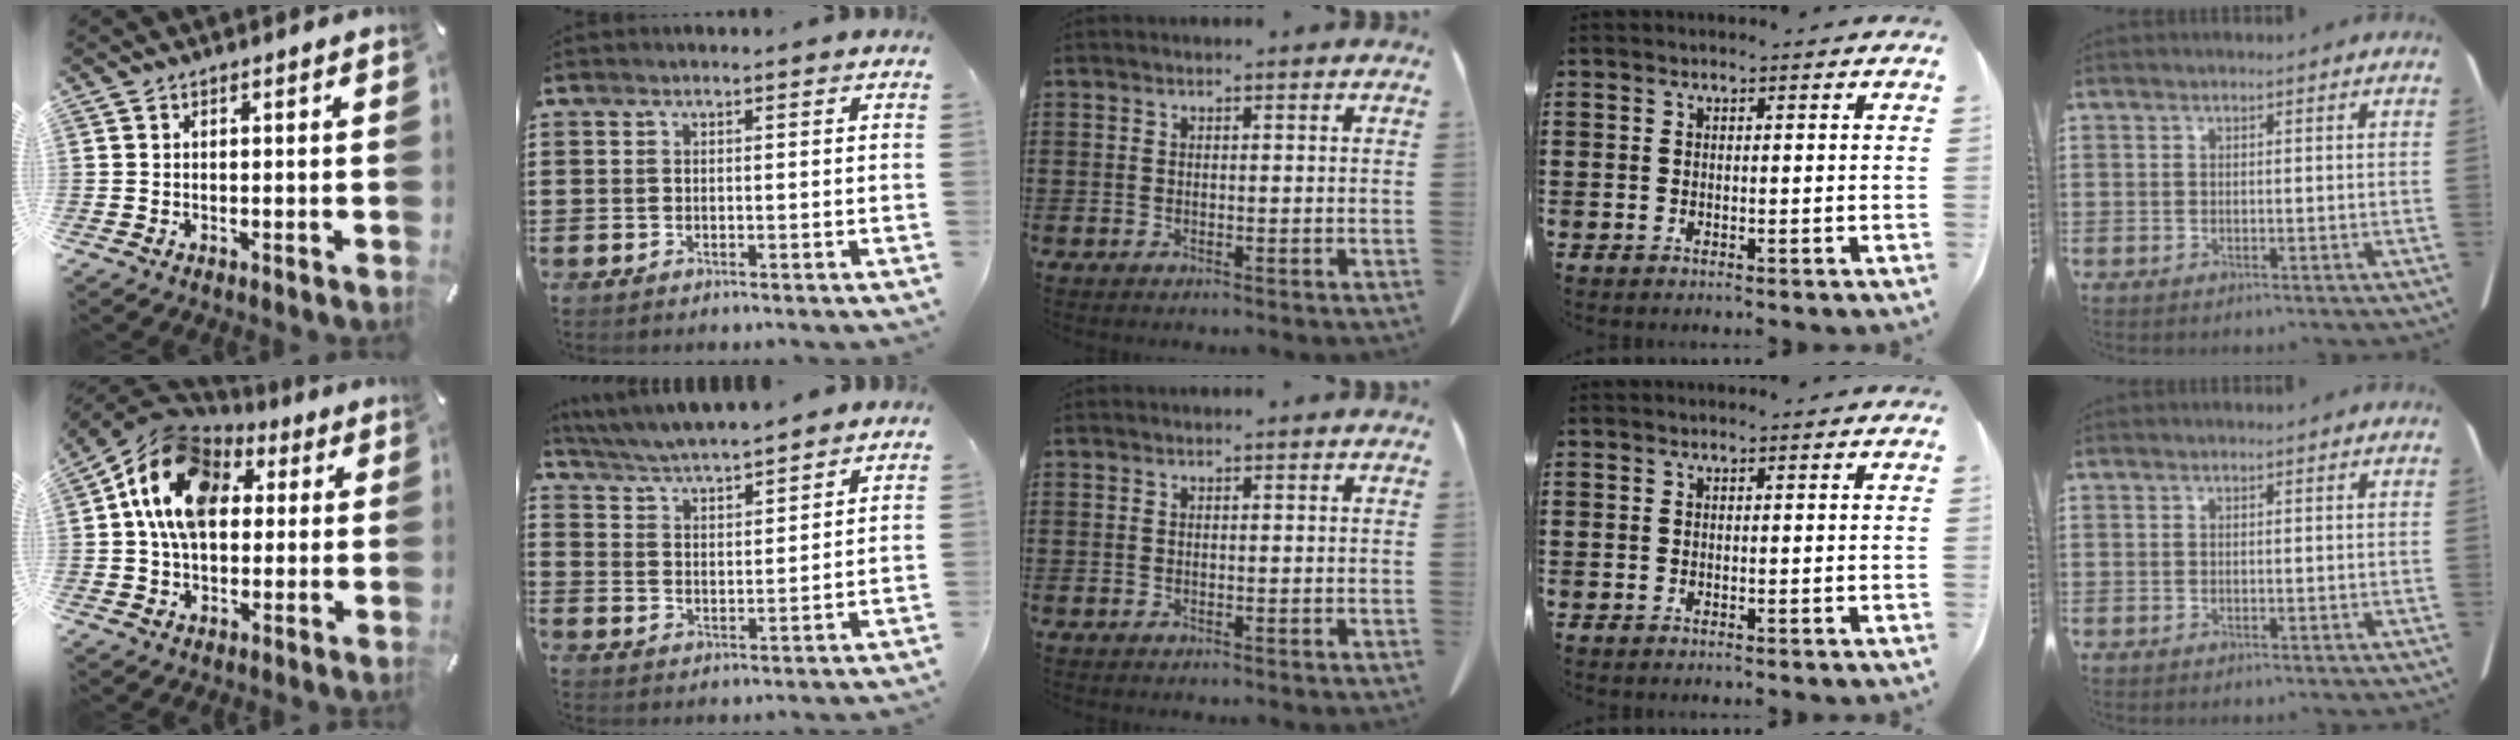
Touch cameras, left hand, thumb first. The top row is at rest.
{"thumb": {"total": 15.5, "force": [3.3, 11.6, 9.7], "torque": [-0.184, 0.006, 0.059]}, "index": {"total": 5.0, "force": [5.0, -0.1, 0.7], "torque": [-0.037, -0.026, 0.087]}}